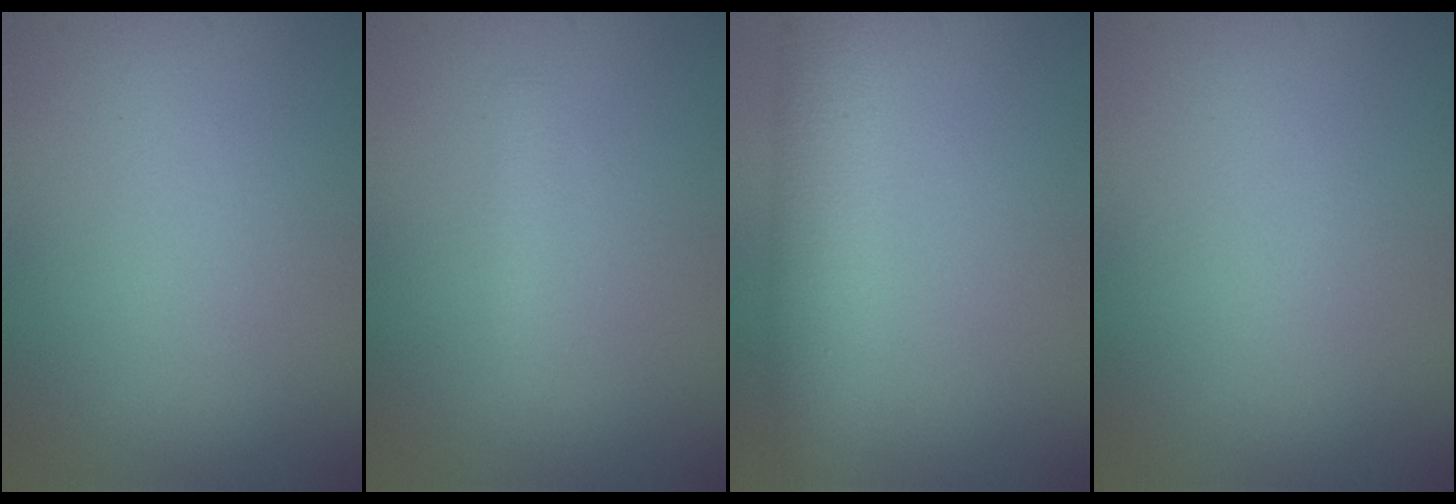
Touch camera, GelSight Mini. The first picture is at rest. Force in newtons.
{"total": 1.1, "press": 1.1, "slide": 0.1}
{"total": 5.4, "press": 5.4, "slide": 0.2}
{"total": 0.0}